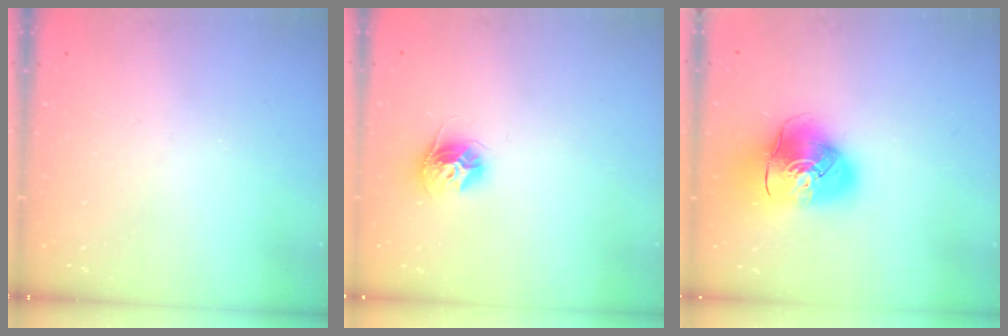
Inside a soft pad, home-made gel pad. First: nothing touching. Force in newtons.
{"total": 10.5, "press": 10.4, "slide": 0.8}
{"total": 15.6, "press": 15.5, "slide": 2.4}